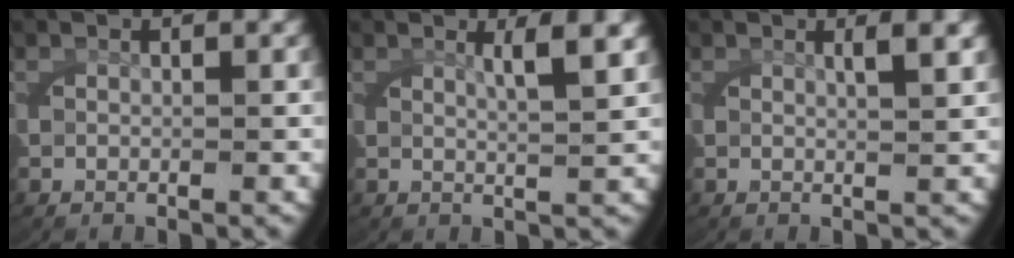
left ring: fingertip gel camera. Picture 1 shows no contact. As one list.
[{"total": 2.8, "force": [1.4, -0.2, 2.5], "torque": [-0.043, -0.004, 0.029]}, {"total": 1.8, "force": [0.8, -0.2, 1.5], "torque": [-0.030, -0.005, 0.019]}]